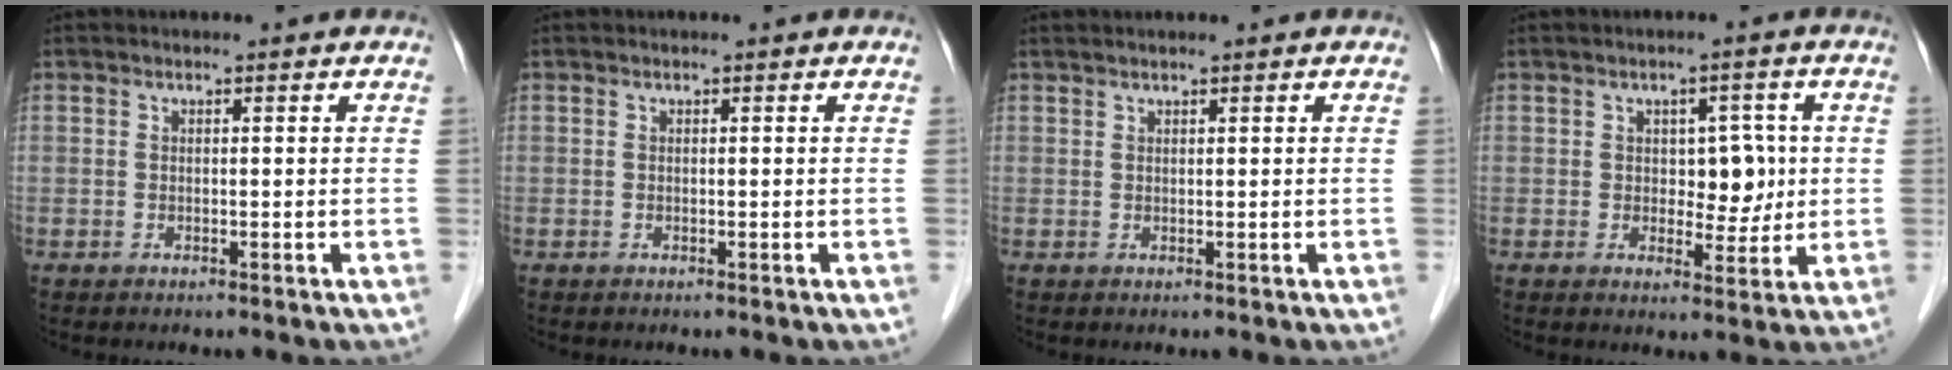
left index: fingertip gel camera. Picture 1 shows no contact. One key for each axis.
{"total": 0.0}
{"total": 1.4, "fx": 1.3, "fy": -0.1, "fz": 0.7, "tx": -0.011, "ty": 0.018, "tz": 0.028}
{"total": 4.7, "fx": 0.5, "fy": 3.0, "fz": 3.6, "tx": -0.042, "ty": 0.008, "tz": 0.013}